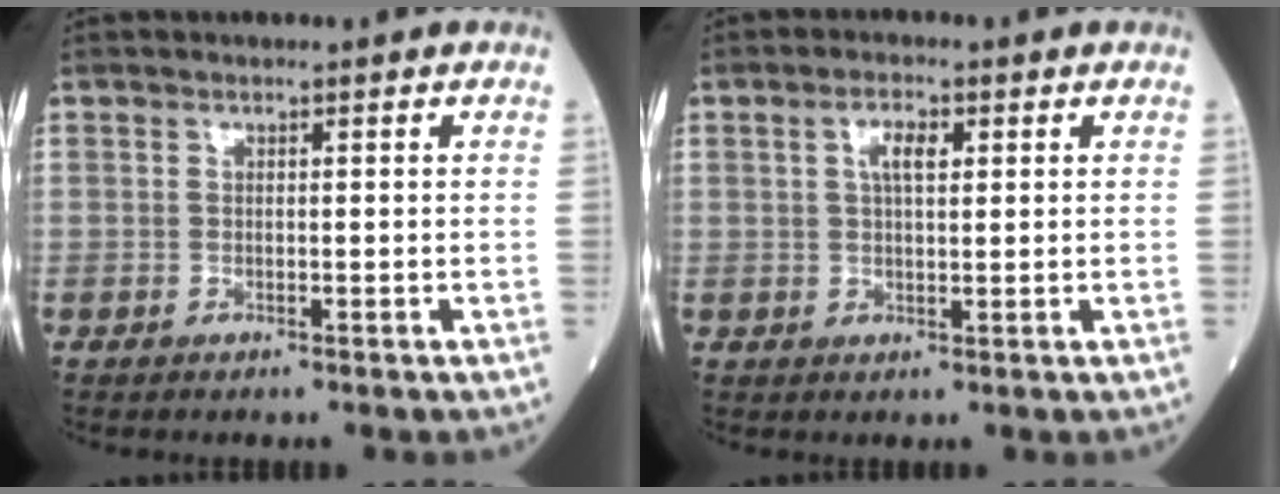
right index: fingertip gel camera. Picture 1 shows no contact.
{"total": 3.6, "force": [1.2, 1.3, 3.1], "torque": [-0.060, 0.005, 0.021]}